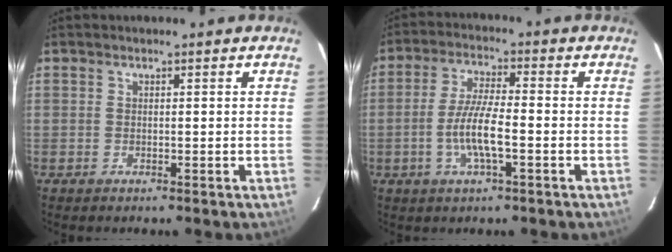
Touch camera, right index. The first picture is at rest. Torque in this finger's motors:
{"motor_torque": [0.65, -0.35, 0.40, 0.16]}